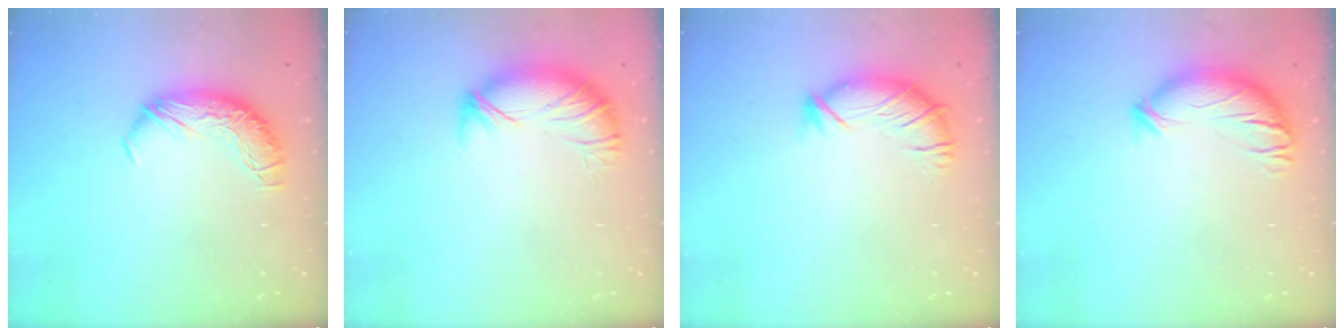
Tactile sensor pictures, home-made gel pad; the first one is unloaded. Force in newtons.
{"total": 3.1, "press": 2.3, "slide": 2.1}
{"total": 2.9, "press": 2.0, "slide": 2.2}
{"total": 3.7, "press": 2.9, "slide": 2.3}